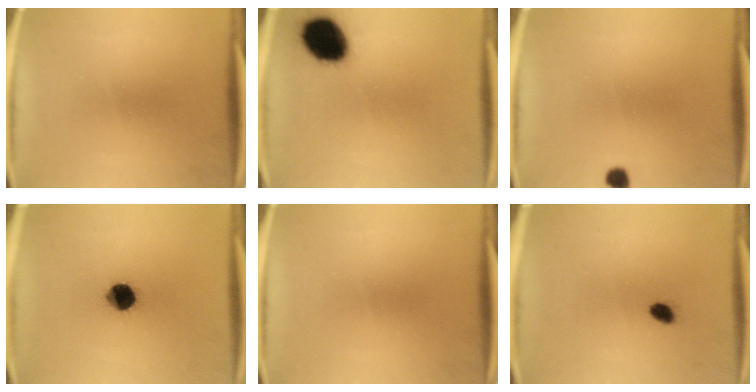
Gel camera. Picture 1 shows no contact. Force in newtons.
{"total": 14.7}
{"total": 2.0}
{"total": 8.5}
{"total": 0.0}
{"total": 2.0}